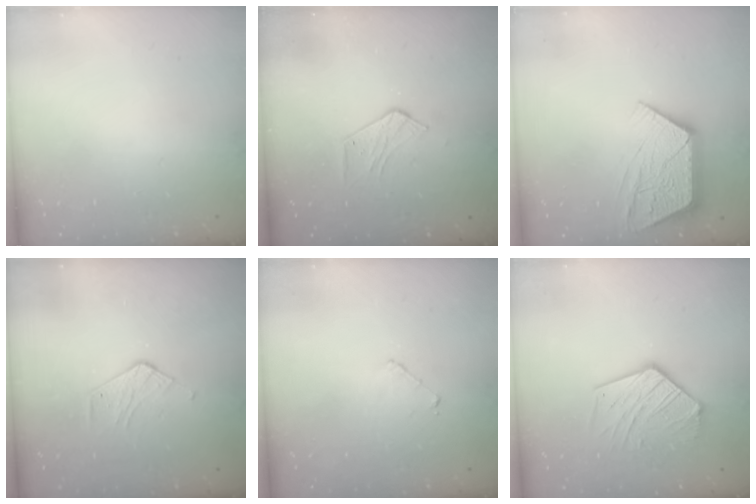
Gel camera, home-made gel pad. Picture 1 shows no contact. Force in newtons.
{"total": 4.0, "press": 4.0, "slide": 0.3}
{"total": 12.1, "press": 12.1, "slide": 0.8}
{"total": 3.8, "press": 3.8, "slide": 0.3}
{"total": 3.5, "press": 3.5, "slide": 0.2}
{"total": 13.8, "press": 13.7, "slide": 1.6}